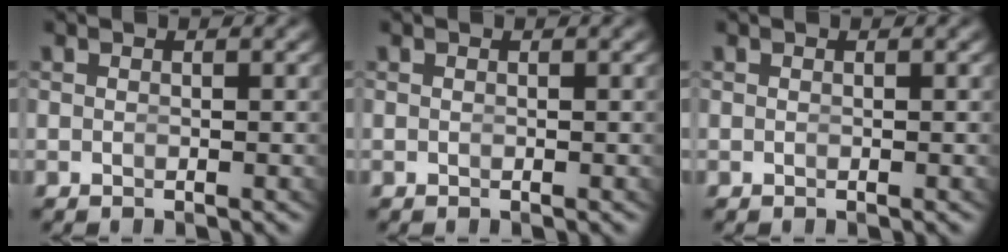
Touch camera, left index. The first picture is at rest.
{"total": 0.0}
{"total": 0.0}